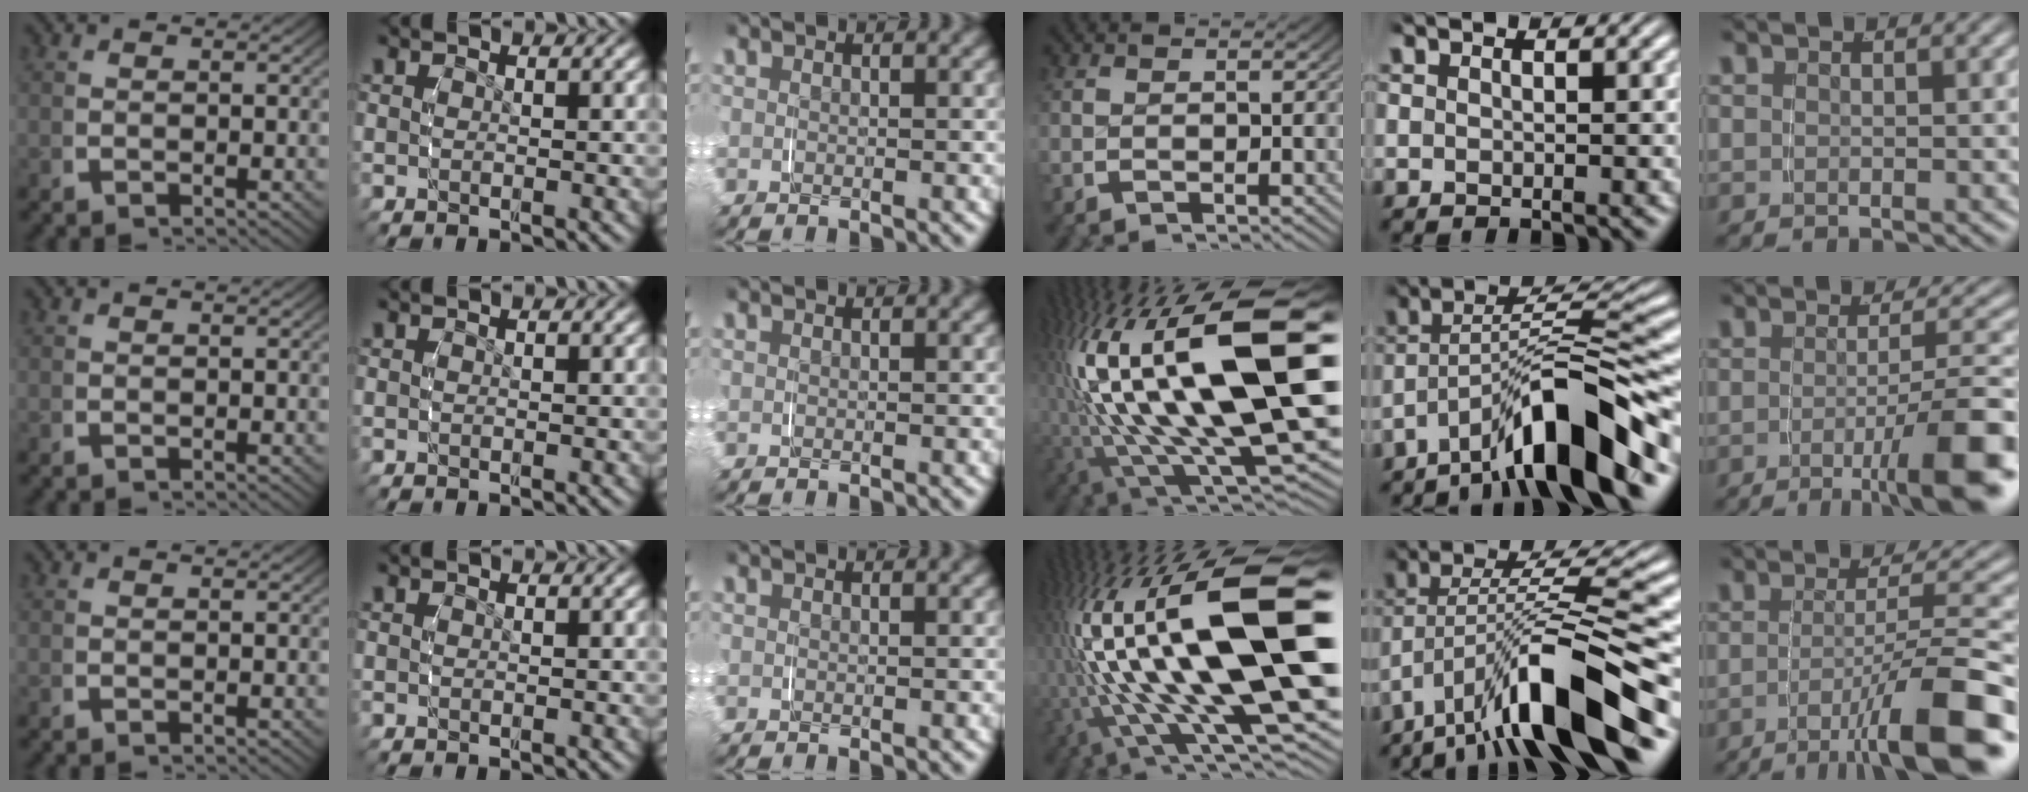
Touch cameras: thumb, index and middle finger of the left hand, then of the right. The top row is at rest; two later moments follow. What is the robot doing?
{"motion": "grasp_and_lifting", "object": "pencil case"}